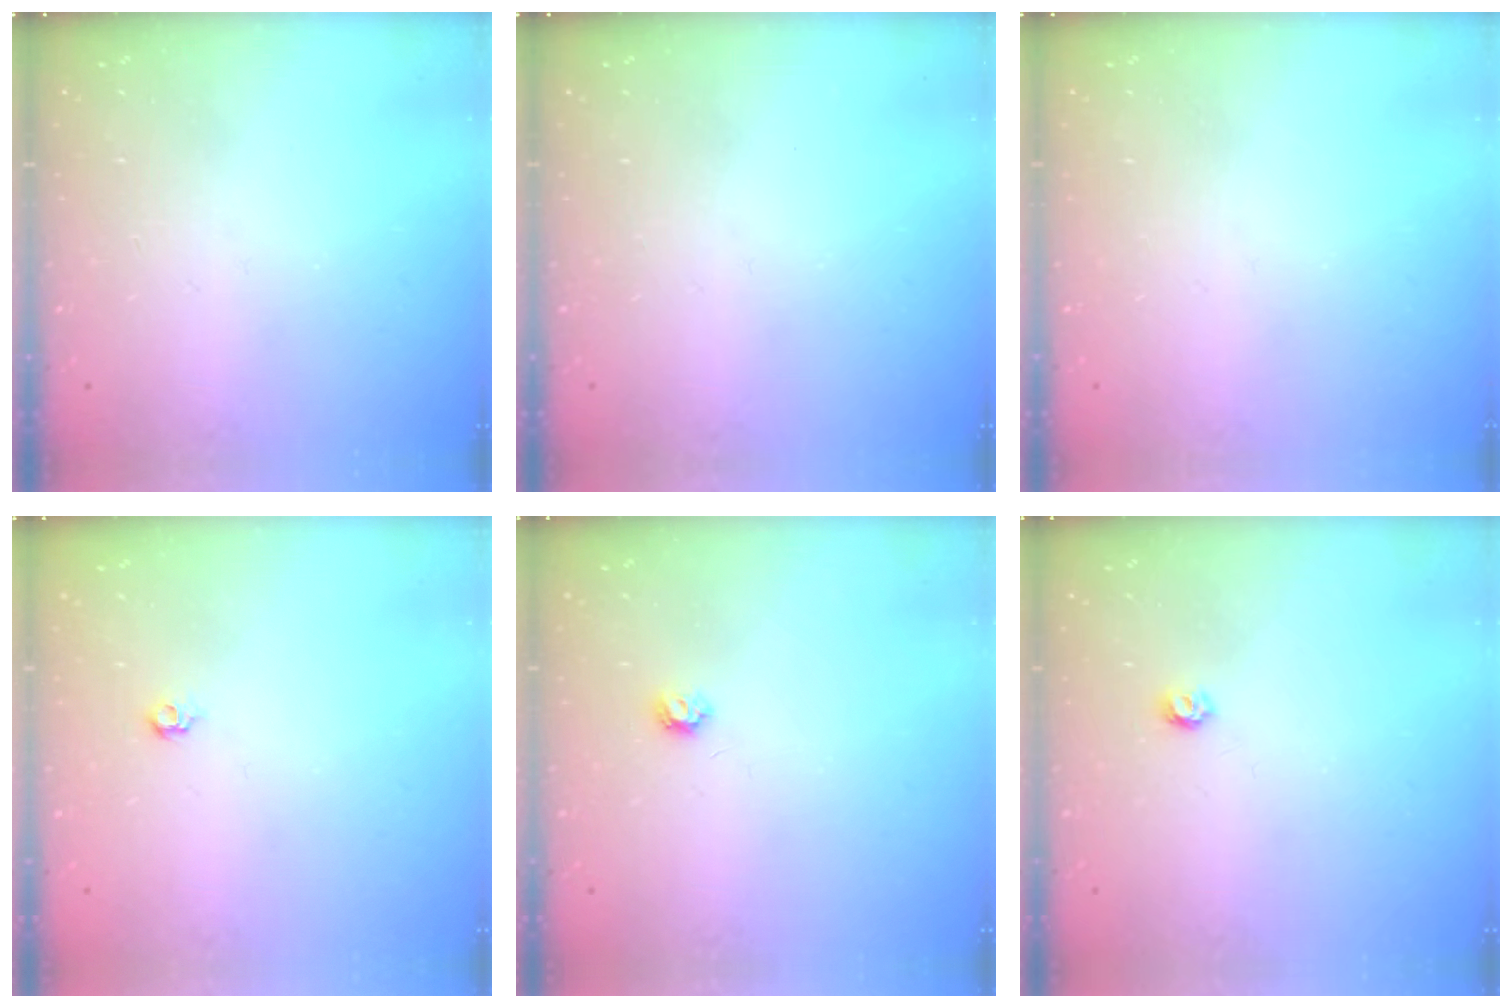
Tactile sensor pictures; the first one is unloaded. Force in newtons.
{"total": 0.0}
{"total": 0.0}
{"total": 3.9, "press": 3.8, "slide": 0.8}
{"total": 4.0, "press": 4.0, "slide": 0.6}
{"total": 3.5, "press": 3.5, "slide": 0.3}